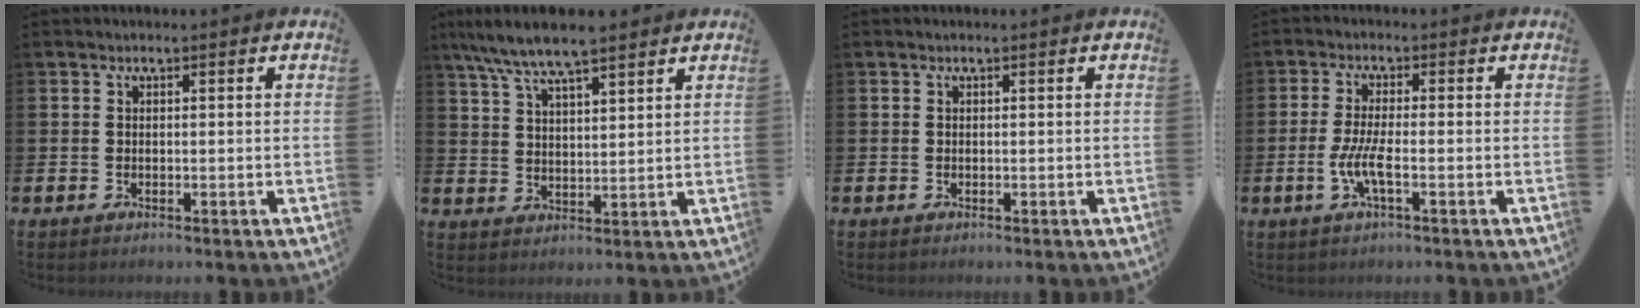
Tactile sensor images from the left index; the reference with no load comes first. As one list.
[{"total": 7.1, "force": [6.5, 0.9, 2.7], "torque": [-0.079, -0.018, 0.120]}, {"total": 0.0}, {"total": 3.9, "force": [-1.3, 0.6, 3.6], "torque": [-0.084, -0.001, -0.028]}]